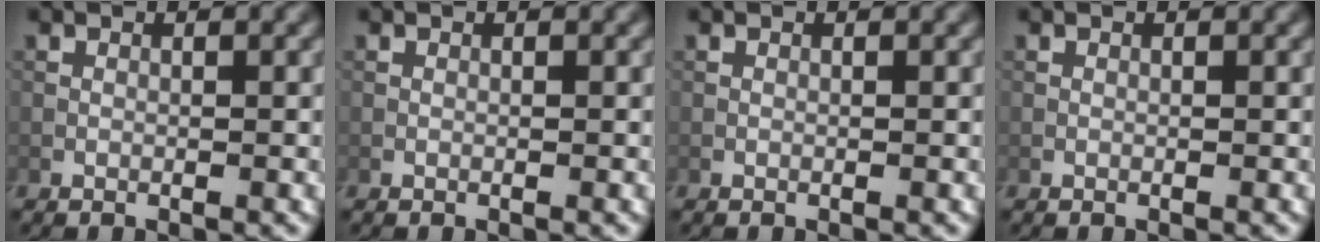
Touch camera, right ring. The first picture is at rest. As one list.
[{"total": 0.0}, {"total": 0.0}, {"total": 0.0}]